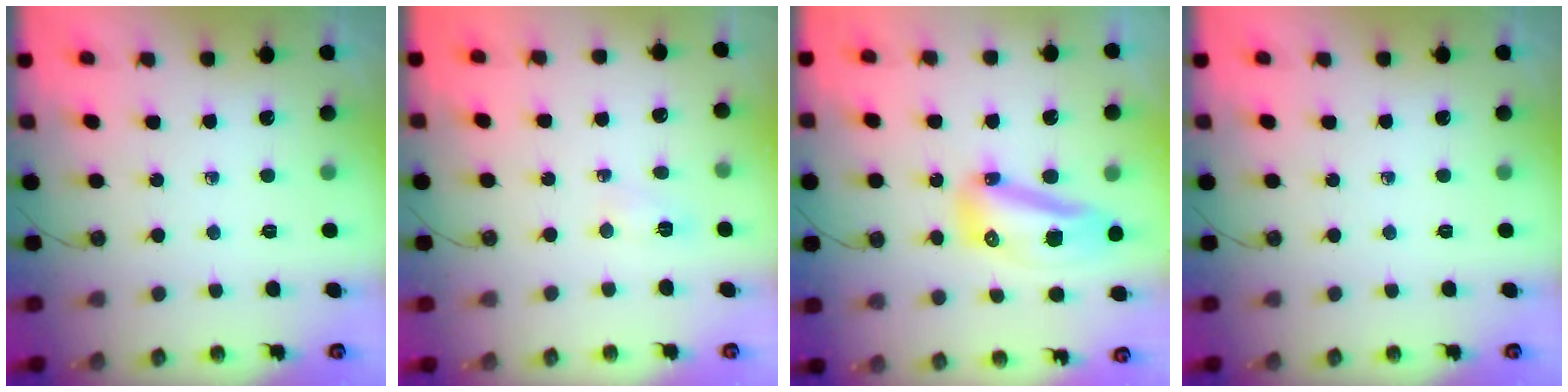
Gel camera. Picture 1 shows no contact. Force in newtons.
{"total": 3.0, "press": 2.8, "slide": 1.1}
{"total": 12.9, "press": 12.8, "slide": 1.3}
{"total": 0.0}